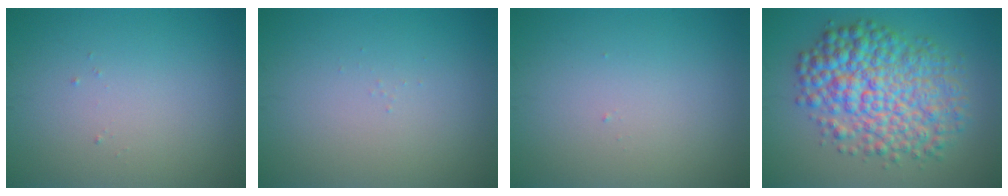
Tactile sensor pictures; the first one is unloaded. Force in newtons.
{"total": 0.0}
{"total": 0.0}
{"total": 9.0, "press": 9.0, "slide": 0.1}